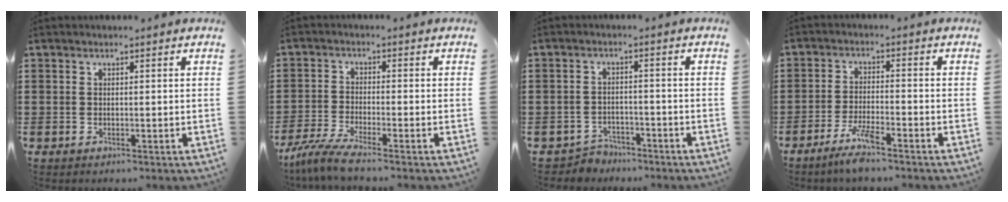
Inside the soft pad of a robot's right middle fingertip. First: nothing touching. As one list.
[{"total": 4.3, "force": [-3.6, -0.2, 2.3], "torque": [-0.068, -0.021, -0.075]}, {"total": 2.9, "force": [-2.8, 0.7, -0.3], "torque": [-0.007, -0.001, -0.062]}, {"total": 4.6, "force": [-3.4, 0.5, 3.1], "torque": [-0.072, -0.006, -0.066]}]